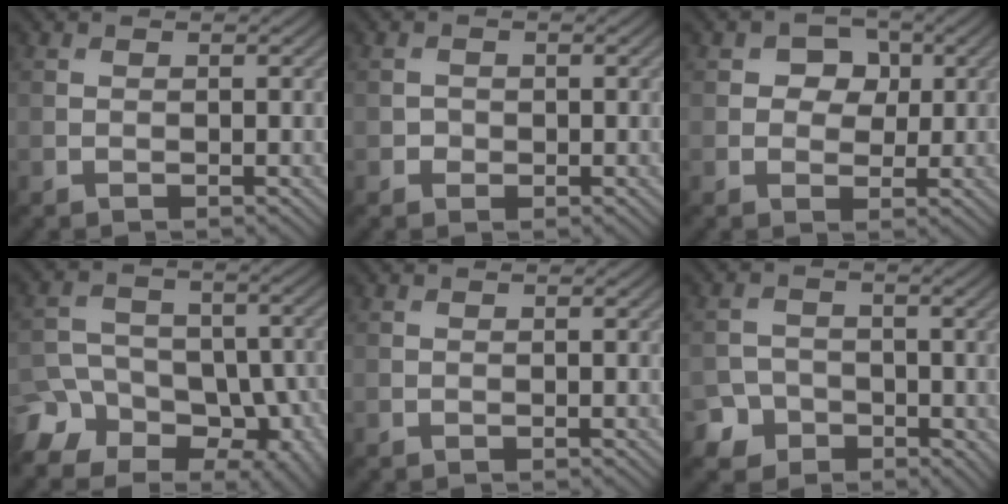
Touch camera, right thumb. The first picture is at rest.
{"total": 1.0, "force": [-0.2, 0.9, 0.2], "torque": [0.001, -0.003, -0.008]}
{"total": 4.0, "force": [1.0, 3.3, 2.1], "torque": [-0.031, 0.002, 0.002]}
{"total": 13.1, "force": [-7.8, 9.2, 5.2], "torque": [-0.122, -0.021, -0.134]}
{"total": 0.0}
{"total": 4.0, "force": [-2.4, 3.1, 0.6], "torque": [0.001, -0.002, -0.046]}